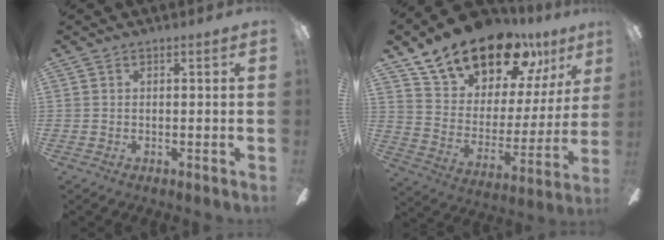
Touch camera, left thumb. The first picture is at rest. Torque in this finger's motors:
{"motor_torque": [0.61, 0.62, 1.51, -1.26, 0.11]}